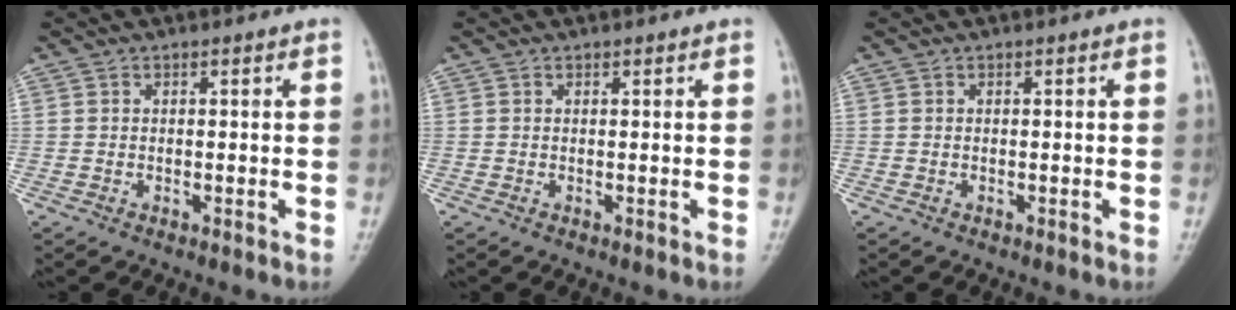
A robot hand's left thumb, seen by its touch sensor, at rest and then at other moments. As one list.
[{"total": 0.0}, {"total": 0.0}]